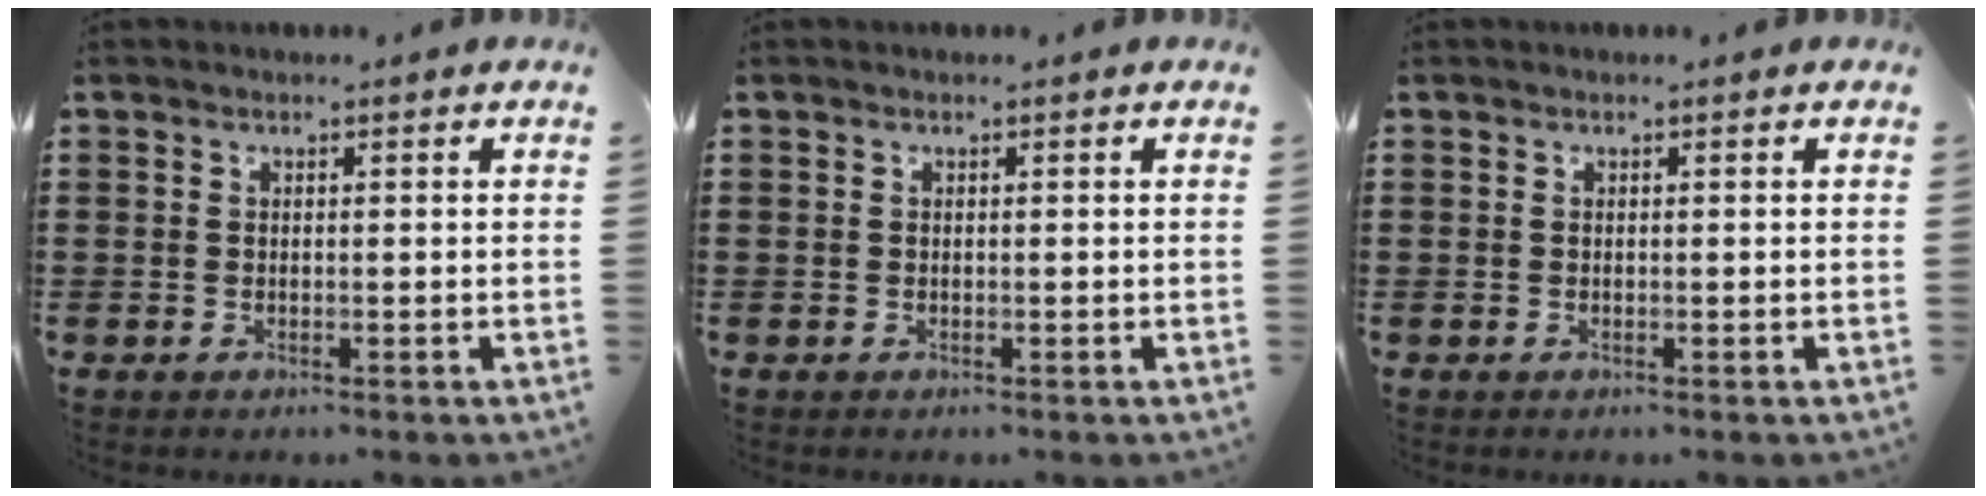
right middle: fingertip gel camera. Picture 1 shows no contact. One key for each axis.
{"total": 0.0}
{"total": 0.0}